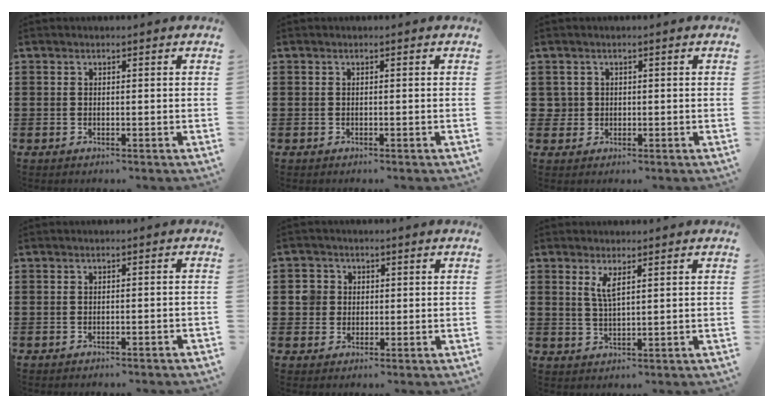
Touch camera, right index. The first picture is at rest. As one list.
[{"total": 0.0}, {"total": 1.5, "force": [0.1, 1.5, 0.2], "torque": [-0.010, 0.008, 0.001]}, {"total": 0.7, "force": [-0.6, 0.0, 0.4], "torque": [-0.009, -0.003, -0.010]}, {"total": 3.8, "force": [0.4, 3.7, 0.8], "torque": [-0.040, 0.010, 0.003]}, {"total": 3.0, "force": [1.6, 0.7, 2.4], "torque": [-0.051, 0.002, 0.027]}]